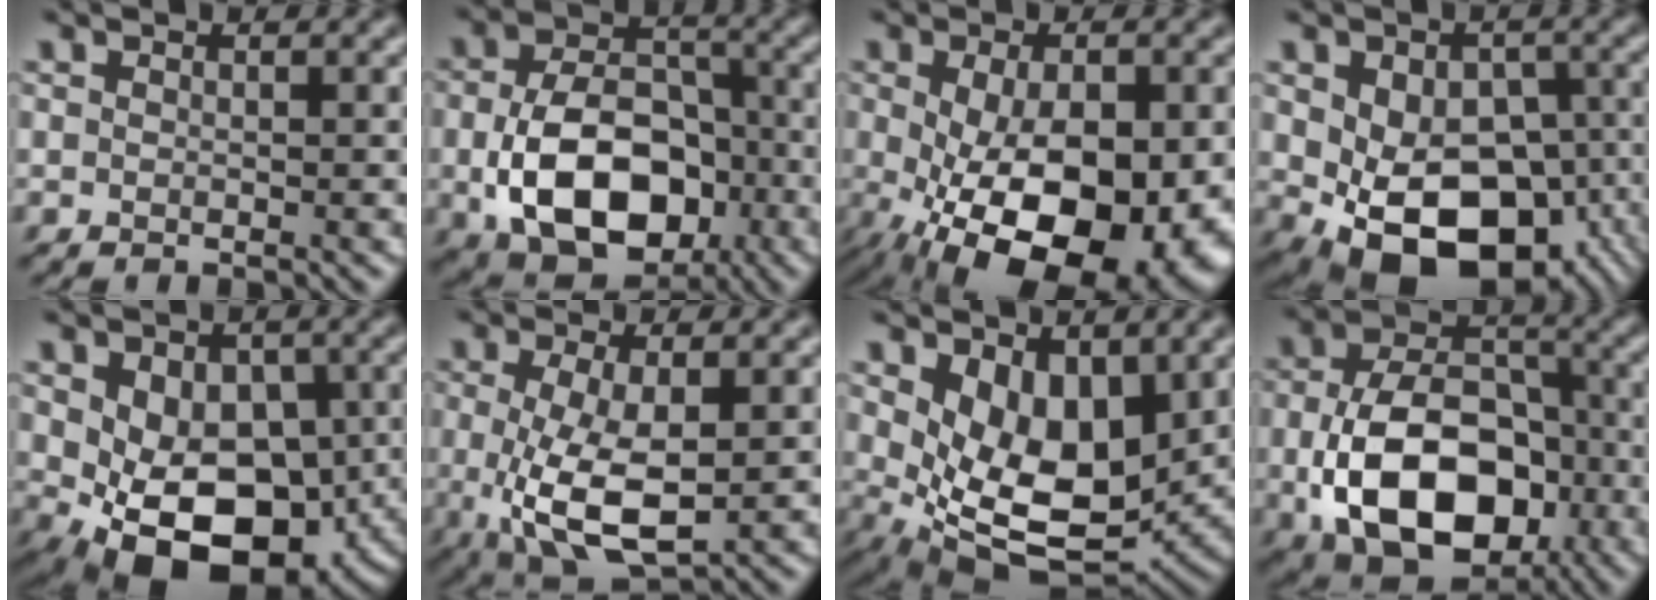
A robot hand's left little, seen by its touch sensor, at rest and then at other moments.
{"total": 11.0, "force": [-2.8, 7.3, 7.7], "torque": [-0.151, -0.017, -0.039]}
{"total": 15.8, "force": [-4.8, 8.2, 12.7], "torque": [-0.202, -0.048, -0.050]}
{"total": 14.3, "force": [-4.6, 9.3, 9.9], "torque": [-0.134, -0.037, -0.047]}
{"total": 11.6, "force": [-2.5, 7.7, 8.3], "torque": [-0.099, -0.023, -0.026]}
{"total": 6.7, "force": [-1.0, 2.8, 6.0], "torque": [-0.137, -0.012, -0.010]}
{"total": 7.4, "force": [1.0, 4.4, 5.9], "torque": [-0.112, -0.024, 0.028]}
{"total": 12.7, "force": [-3.5, 8.4, 8.9], "torque": [-0.173, -0.026, -0.055]}